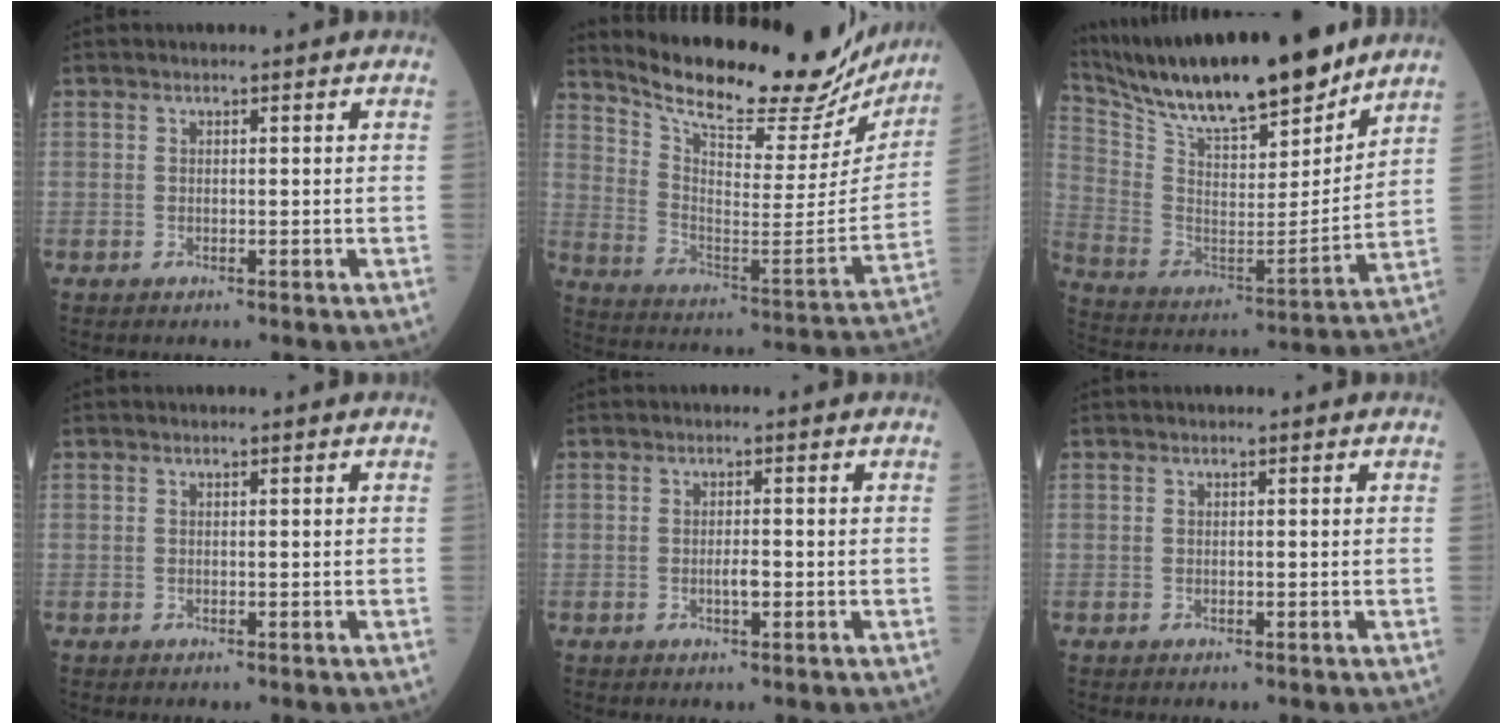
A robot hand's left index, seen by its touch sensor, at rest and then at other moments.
{"total": 24.9, "force": [22.3, 6.0, 9.4], "torque": [-0.153, -0.052, 0.309]}
{"total": 22.4, "force": [19.3, 3.6, 10.8], "torque": [-0.201, -0.012, 0.326]}
{"total": 0.0}
{"total": 1.5, "force": [-0.6, 0.3, 1.3], "torque": [-0.024, -0.003, -0.012]}
{"total": 0.0}